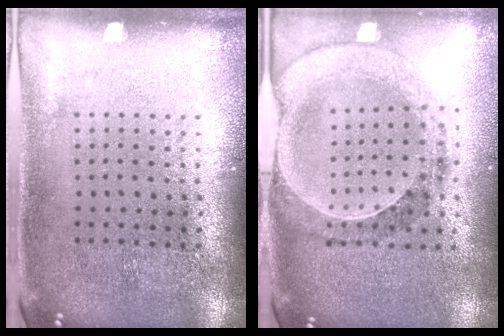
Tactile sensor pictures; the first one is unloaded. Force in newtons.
{"total": 1.0, "press": 0.9, "slide": 0.2}